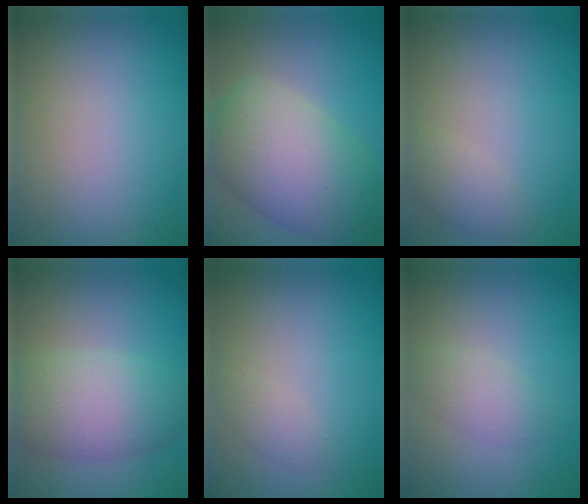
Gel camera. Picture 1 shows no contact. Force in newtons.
{"total": 9.2, "press": 9.2, "slide": 0.2}
{"total": 1.9, "press": 1.9, "slide": 0.2}
{"total": 6.4, "press": 6.4, "slide": 0.2}
{"total": 1.1, "press": 1.1, "slide": 0.0}
{"total": 2.1, "press": 2.1, "slide": 0.1}